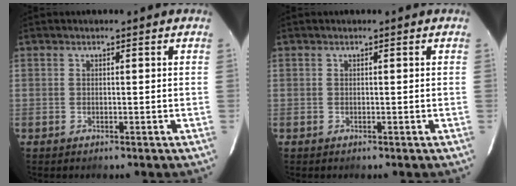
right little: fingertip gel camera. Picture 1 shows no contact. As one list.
[{"total": 0.0}]